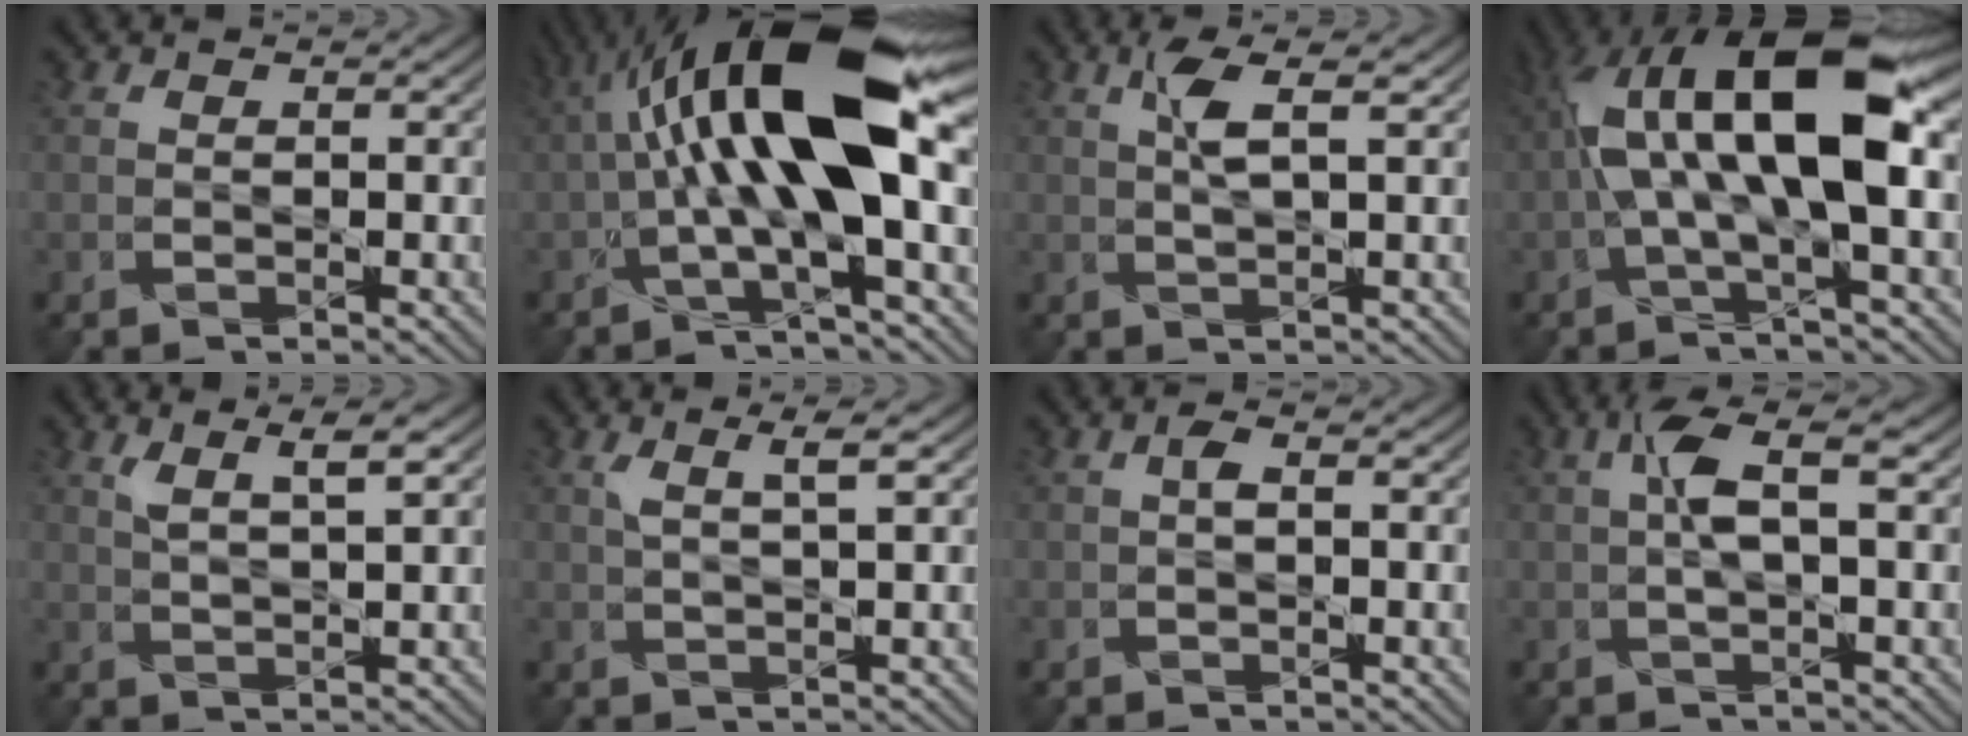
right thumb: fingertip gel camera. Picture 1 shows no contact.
{"total": 16.5, "force": [2.4, 4.6, 15.7], "torque": [-0.272, 0.038, 0.028]}
{"total": 2.4, "force": [1.3, 0.0, 2.1], "torque": [-0.047, 0.008, 0.025]}
{"total": 13.2, "force": [1.8, 4.2, 12.4], "torque": [-0.233, 0.018, 0.025]}
{"total": 3.0, "force": [2.1, 0.2, 2.1], "torque": [-0.037, 0.006, 0.040]}
{"total": 2.2, "force": [1.3, 0.0, 1.7], "torque": [-0.026, 0.010, 0.022]}
{"total": 0.7, "force": [0.1, 0.2, 0.6], "torque": [-0.014, 0.005, 0.000]}
{"total": 3.4, "force": [0.7, 0.5, 3.2], "torque": [-0.071, 0.016, 0.010]}